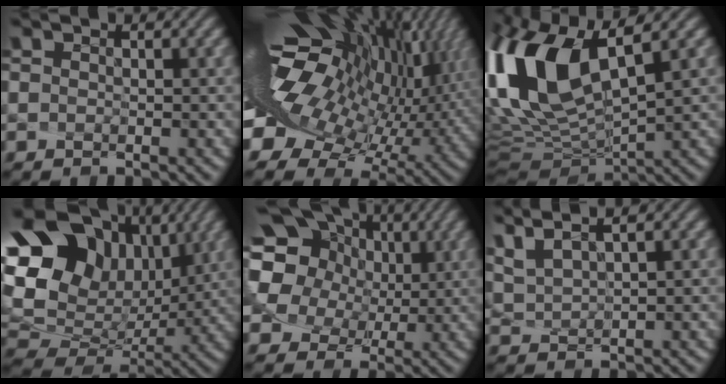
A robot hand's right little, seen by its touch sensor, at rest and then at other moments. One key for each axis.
{"total": 16.9, "fx": 2.6, "fy": 8.8, "fz": 14.1, "tx": -0.262, "ty": -0.033, "tz": 0.087}
{"total": 12.2, "fx": 4.0, "fy": 4.6, "fz": 10.6, "tx": -0.265, "ty": -0.006, "tz": 0.108}
{"total": 18.2, "fx": 7.1, "fy": 13.4, "fz": 10.1, "tx": -0.244, "ty": 0.020, "tz": 0.164}
{"total": 14.1, "fx": 5.1, "fy": 11.3, "fz": 6.9, "tx": -0.178, "ty": 0.006, "tz": 0.108}
{"total": 2.7, "fx": 2.5, "fy": -0.3, "fz": 0.9, "tx": -0.050, "ty": -0.010, "tz": 0.084}